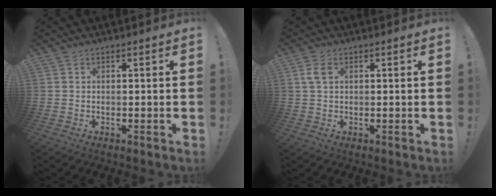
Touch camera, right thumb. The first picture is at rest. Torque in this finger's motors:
{"motor_torque": [0.28, 0.62, 0.05, 0.23, -0.05]}